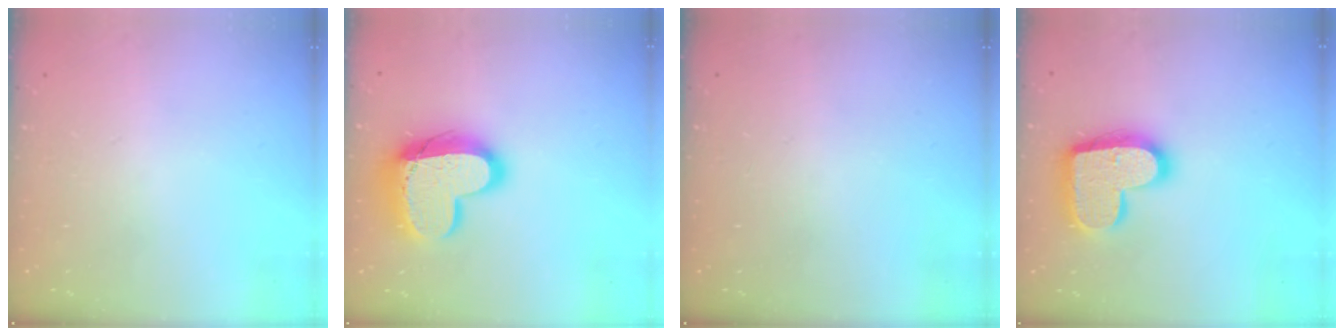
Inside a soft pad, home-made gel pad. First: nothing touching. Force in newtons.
{"total": 17.4, "press": 17.3, "slide": 1.5}
{"total": 0.0}
{"total": 17.6, "press": 17.5, "slide": 1.0}